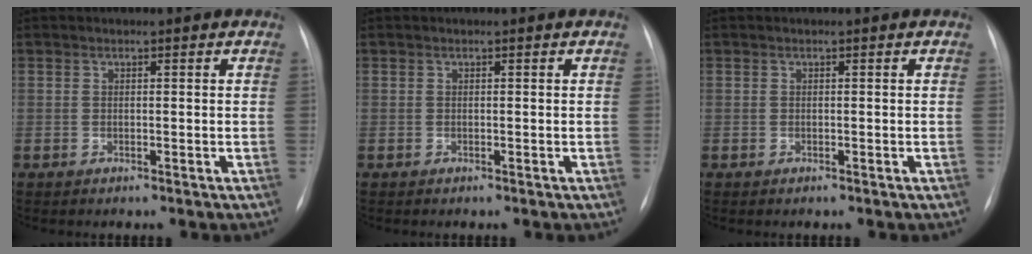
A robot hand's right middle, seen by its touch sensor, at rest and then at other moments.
{"total": 0.0}
{"total": 0.0}